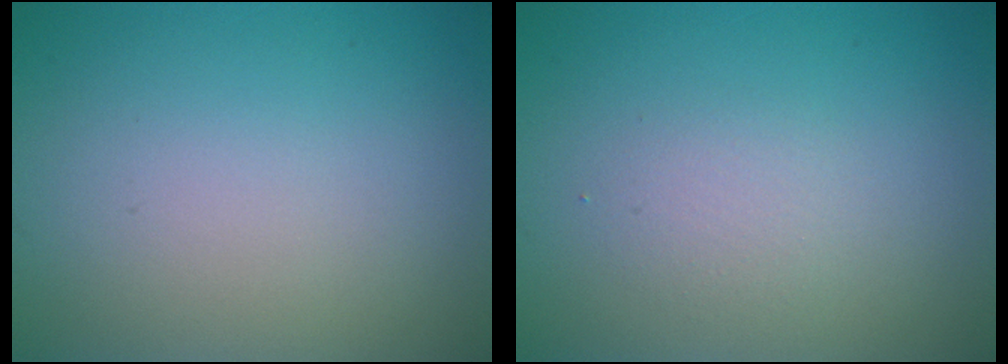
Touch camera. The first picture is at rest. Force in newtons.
{"total": 1.4, "press": 1.4, "slide": 0.1}